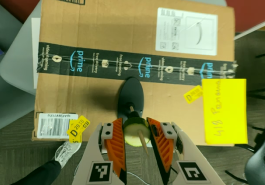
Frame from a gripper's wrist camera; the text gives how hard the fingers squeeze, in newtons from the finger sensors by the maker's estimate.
{"total": 12.6, "left": 12.6, "right": 12.5}